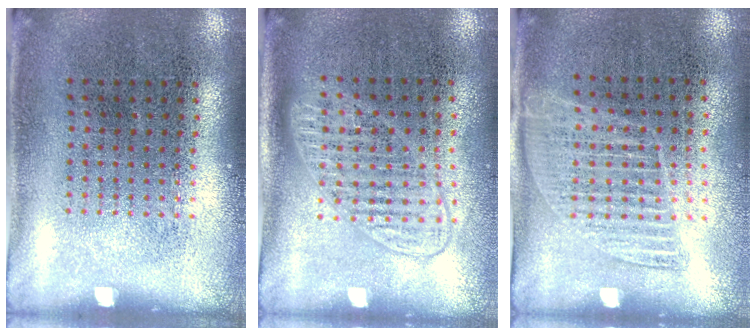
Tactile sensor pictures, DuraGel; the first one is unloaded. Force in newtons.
{"total": 1.5, "press": 1.3, "slide": 0.7}
{"total": 1.0, "press": 0.9, "slide": 0.5}